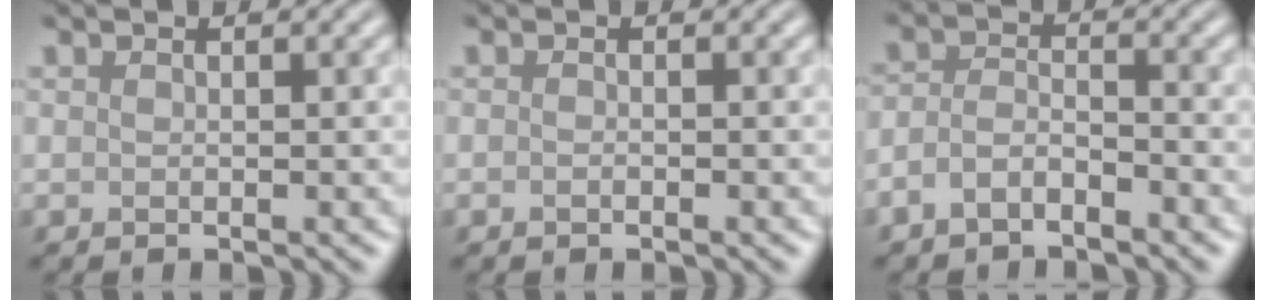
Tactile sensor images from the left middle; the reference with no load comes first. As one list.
[{"total": 0.5, "force": [-0.3, 0.2, 0.4], "torque": [-0.009, -0.002, -0.007]}, {"total": 2.6, "force": [-1.8, 1.1, 1.6], "torque": [-0.035, 0.005, -0.043]}]